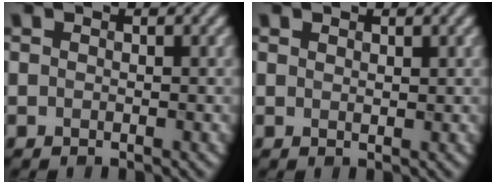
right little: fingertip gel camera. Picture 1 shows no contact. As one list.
[{"total": 0.6, "force": [0.5, 0.2, 0.3], "torque": [-0.007, -0.001, 0.012]}]